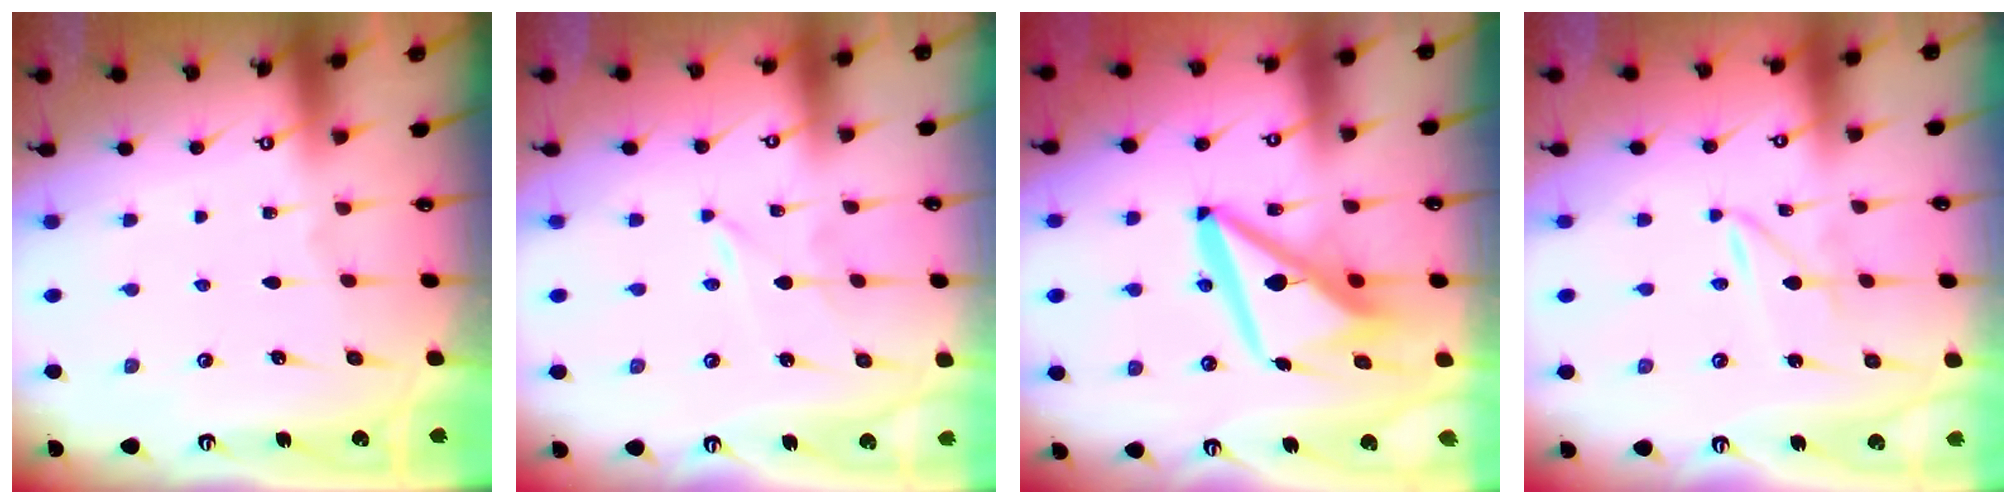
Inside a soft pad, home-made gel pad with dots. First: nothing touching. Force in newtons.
{"total": 0.0}
{"total": 12.5, "press": 12.5, "slide": 1.2}
{"total": 1.9, "press": 1.9, "slide": 0.2}